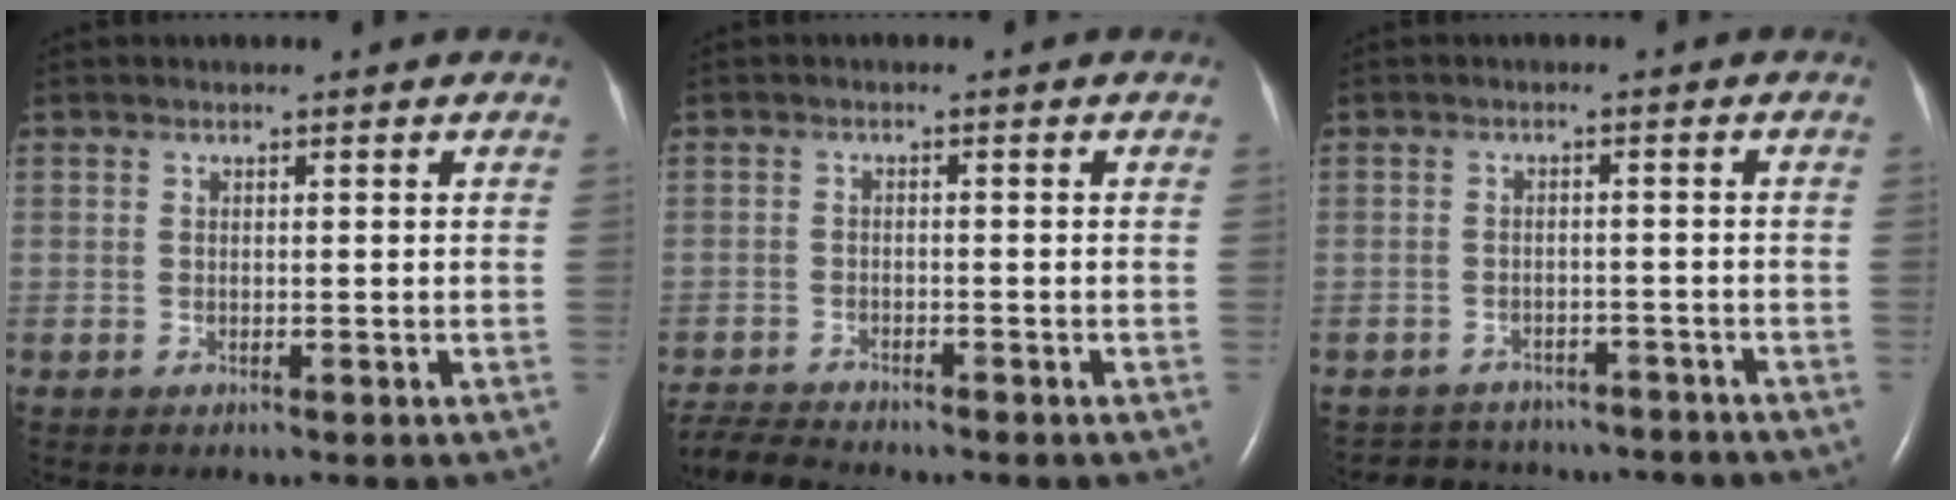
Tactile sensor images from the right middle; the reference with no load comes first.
{"total": 5.0, "force": [-4.9, 0.2, 0.7], "torque": [-0.015, -0.018, -0.087]}
{"total": 9.8, "force": [-9.0, 3.8, 1.3], "torque": [-0.027, 0.016, -0.107]}